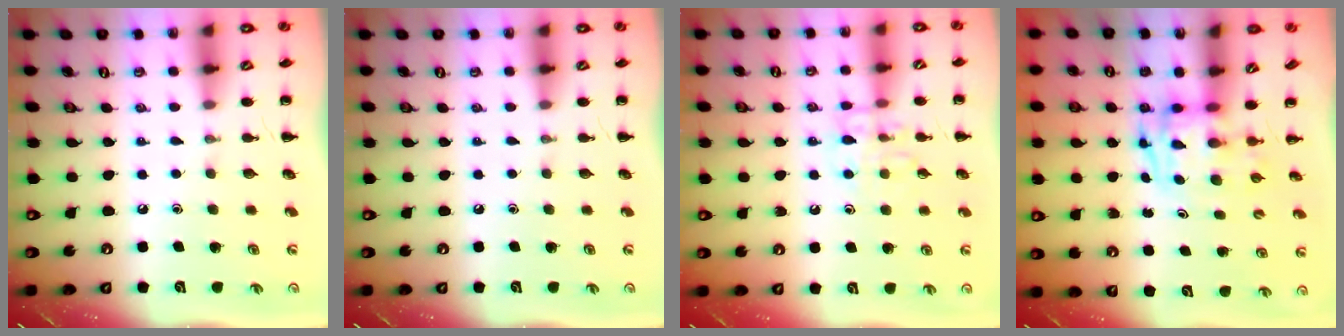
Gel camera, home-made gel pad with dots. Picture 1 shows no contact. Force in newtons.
{"total": 0.0}
{"total": 9.5, "press": 9.5, "slide": 0.5}
{"total": 3.3, "press": 3.3, "slide": 0.6}